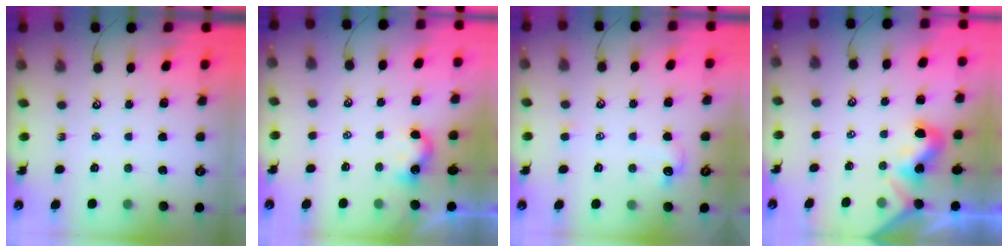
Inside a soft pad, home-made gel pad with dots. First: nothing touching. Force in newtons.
{"total": 1.8, "press": 1.8, "slide": 0.3}
{"total": 0.5, "press": 0.2, "slide": 0.5}
{"total": 1.7, "press": 1.7, "slide": 0.1}